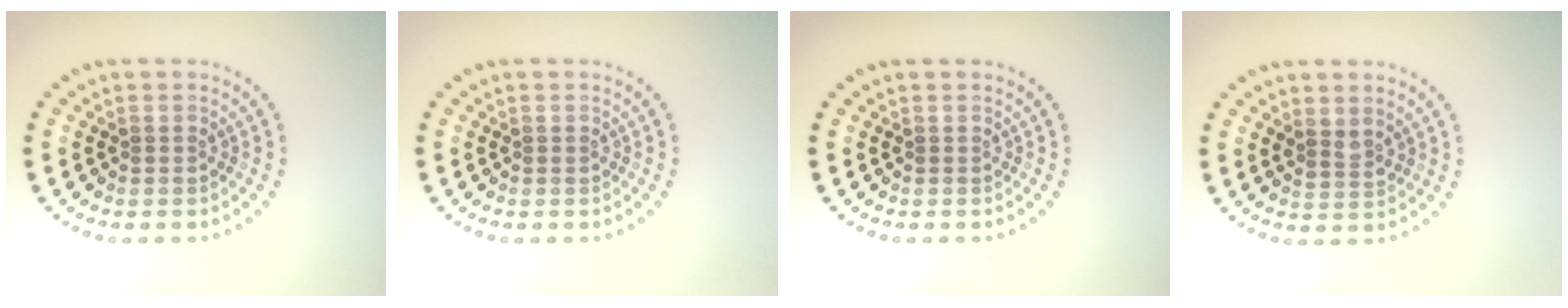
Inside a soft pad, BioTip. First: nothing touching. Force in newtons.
{"total": 0.0}
{"total": 0.0}
{"total": 1.4, "press": 1.2, "slide": 0.8}